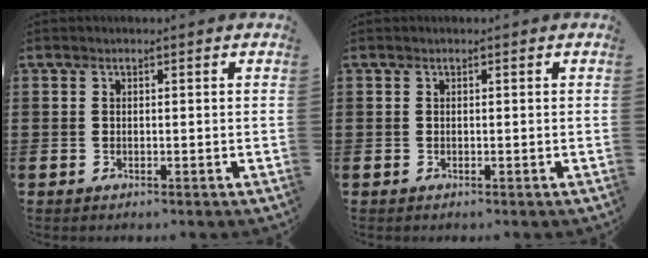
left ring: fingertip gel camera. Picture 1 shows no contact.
{"total": 0.0}